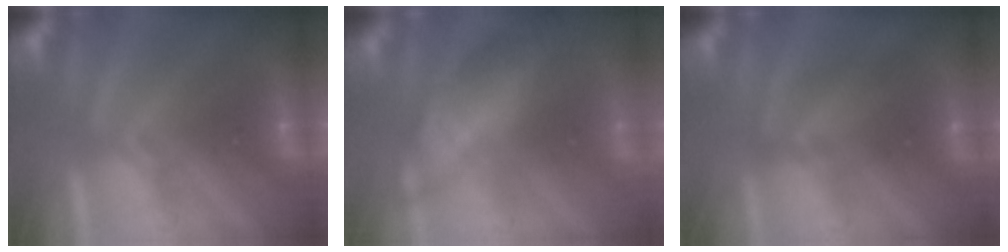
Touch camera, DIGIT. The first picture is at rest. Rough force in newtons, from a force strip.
{"total": 6.1}
{"total": 2.4}